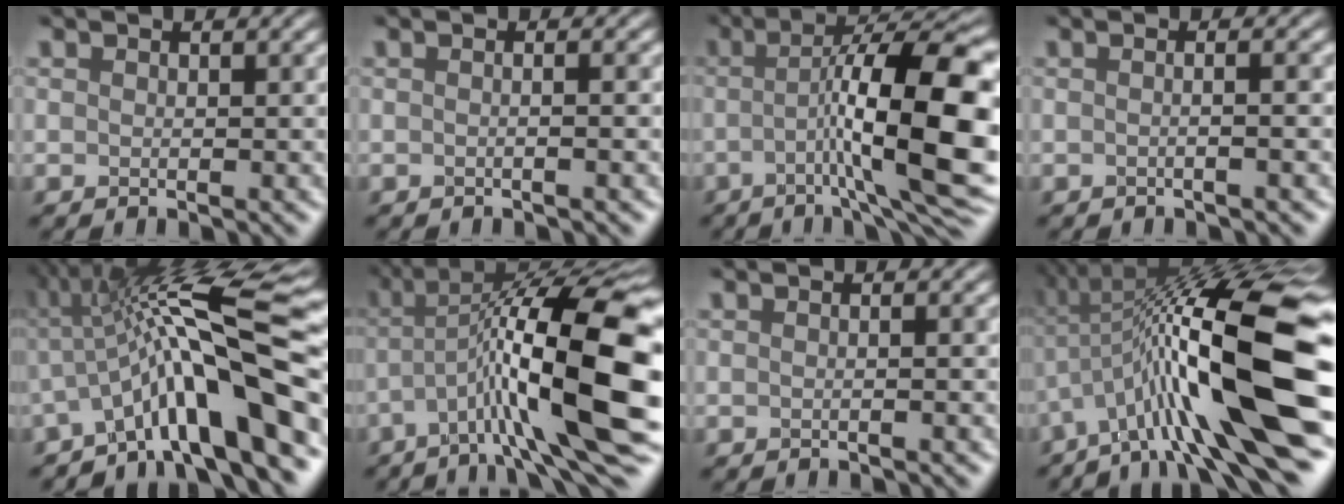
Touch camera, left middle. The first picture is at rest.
{"total": 1.8, "force": [0.1, 0.9, 1.5], "torque": [0.000, 0.010, -0.016]}
{"total": 12.5, "force": [-1.5, 2.4, 12.2], "torque": [-0.205, 0.018, 0.000]}
{"total": 1.9, "force": [-0.1, 0.8, 1.7], "torque": [-0.004, 0.009, -0.019]}
{"total": 11.8, "force": [-2.0, 1.8, 11.5], "torque": [-0.191, 0.036, -0.012]}
{"total": 13.9, "force": [-2.2, 4.0, 13.1], "torque": [-0.236, 0.035, -0.013]}
{"total": 1.5, "force": [0.2, 0.8, 1.2], "torque": [0.001, 0.009, -0.013]}
{"total": 13.4, "force": [-2.3, 2.5, 13.0], "torque": [-0.227, 0.029, -0.015]}